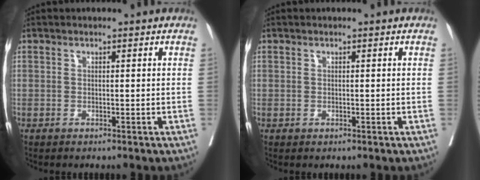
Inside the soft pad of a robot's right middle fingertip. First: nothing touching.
{"total": 0.0}